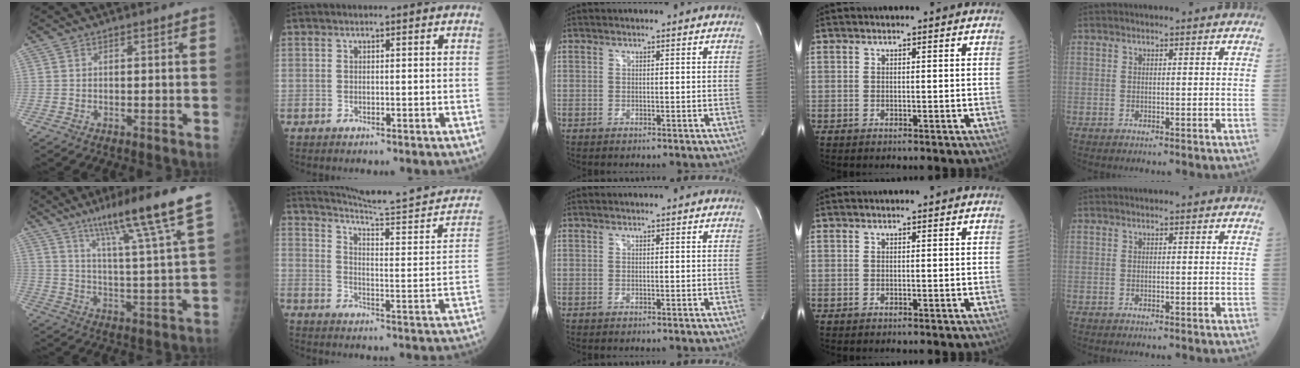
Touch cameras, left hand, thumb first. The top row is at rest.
{"thumb": {"total": 15.9, "force": [10.6, 0.4, 11.9], "torque": [-0.174, -0.050, 0.162]}, "index": {"total": 18.7, "force": [17.6, -0.9, 6.3], "torque": [-0.094, -0.069, 0.236]}}